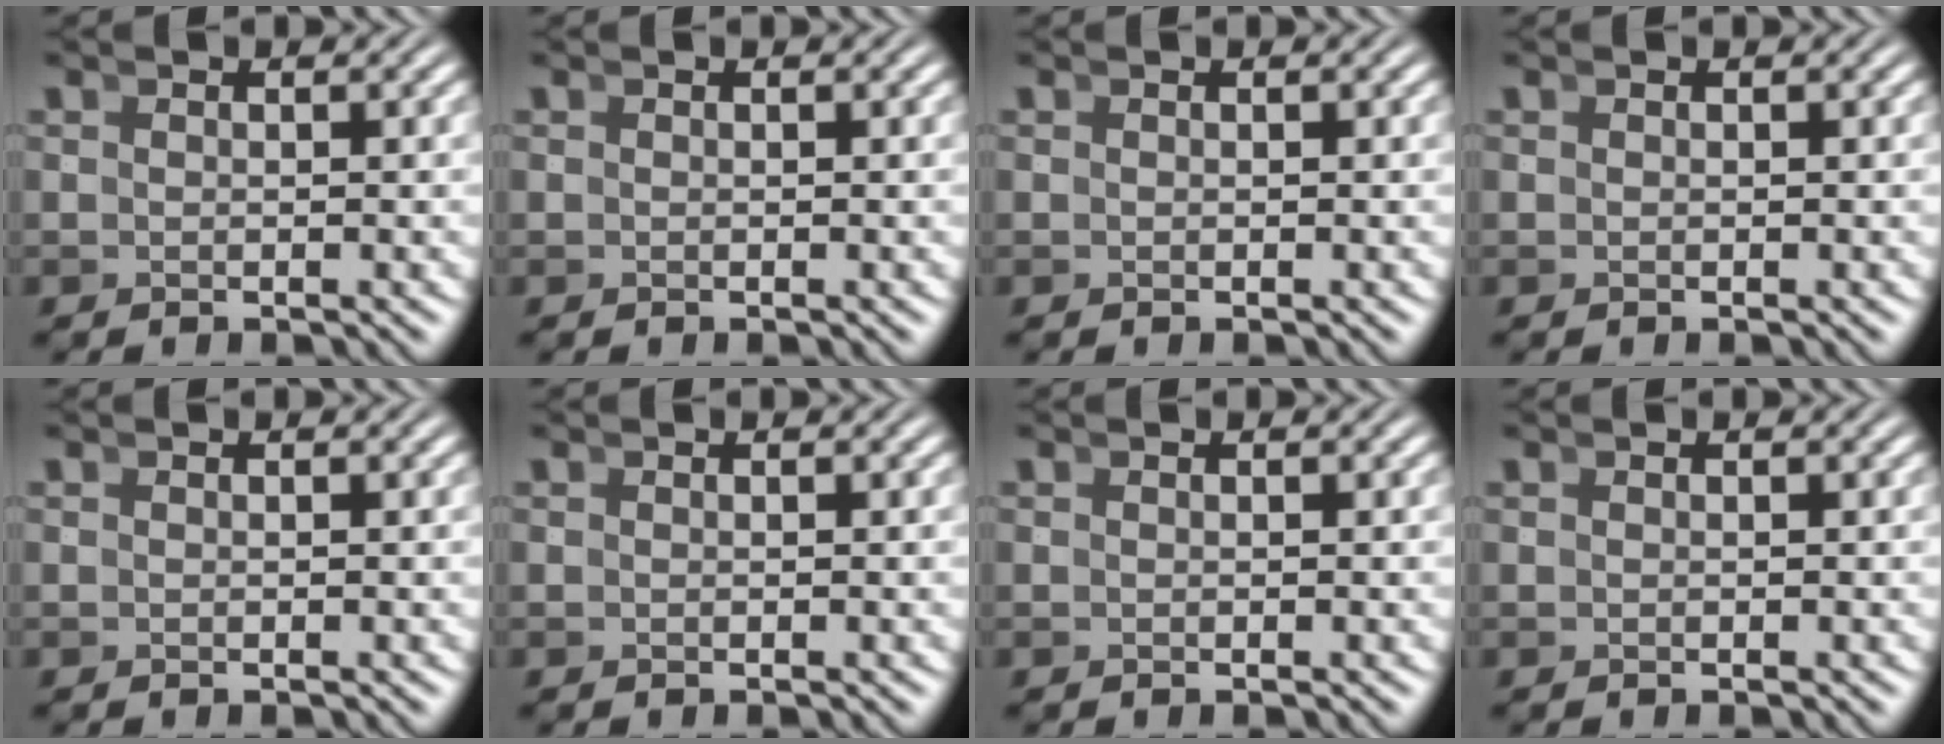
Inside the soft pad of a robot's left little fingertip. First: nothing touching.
{"total": 0.0}
{"total": 0.0}
{"total": 0.0}
{"total": 0.0}
{"total": 0.0}
{"total": 0.0}
{"total": 0.0}